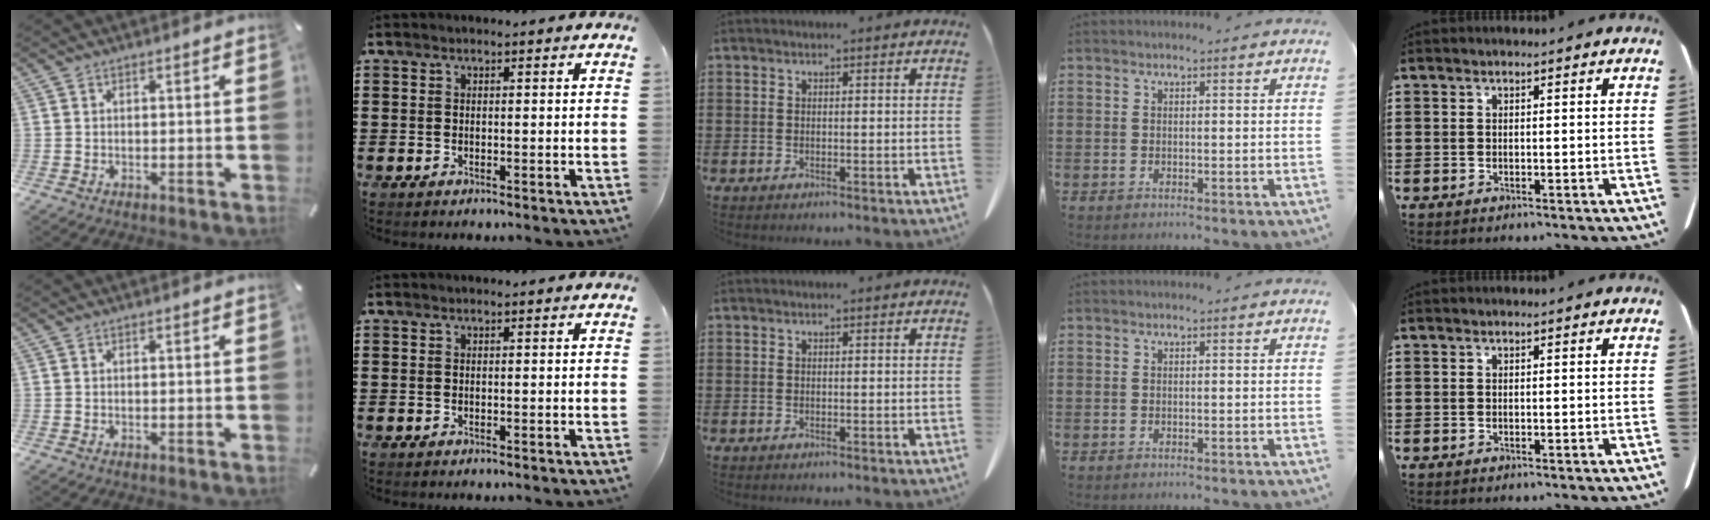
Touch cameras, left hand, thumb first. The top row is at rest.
{}